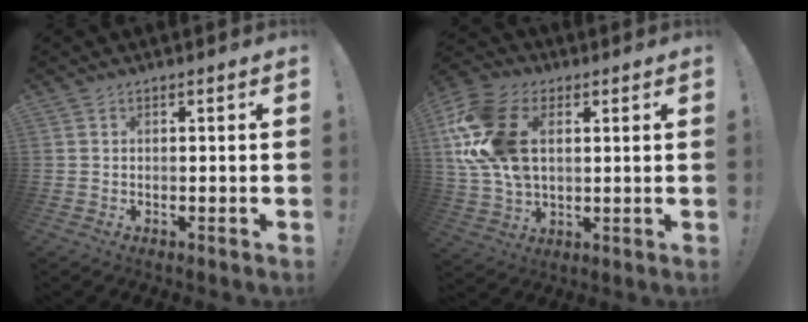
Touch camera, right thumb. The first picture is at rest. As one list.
[{"total": 19.6, "force": [4.7, 13.3, 13.5], "torque": [-0.270, -0.007, 0.087]}]